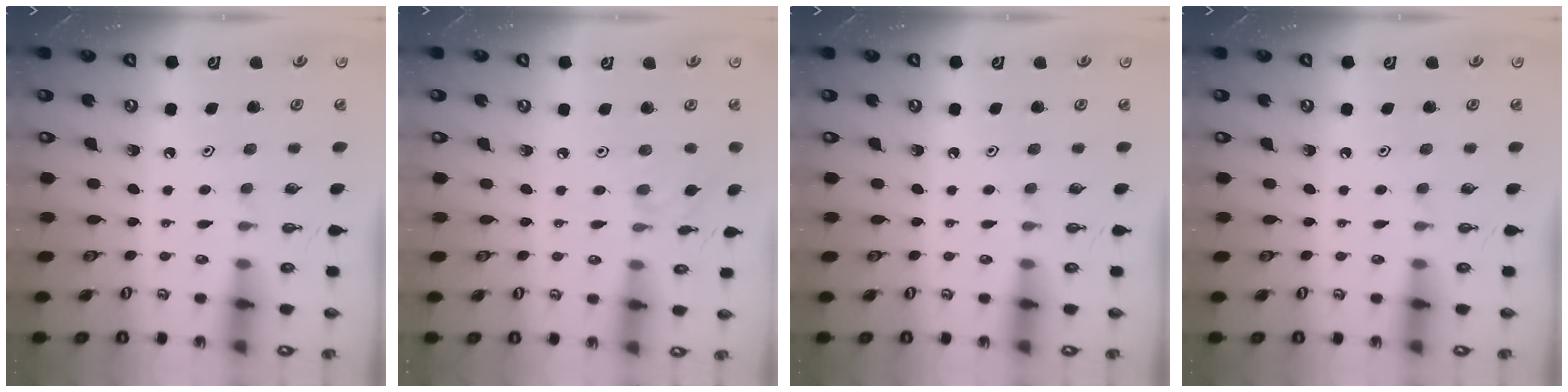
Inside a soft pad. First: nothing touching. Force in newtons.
{"total": 3.0, "press": 3.0, "slide": 0.3}
{"total": 0.0}
{"total": 0.0}